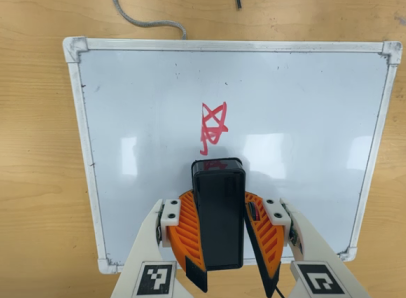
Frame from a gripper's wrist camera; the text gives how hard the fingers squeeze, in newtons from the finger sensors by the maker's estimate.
{"total": 9.9, "left": 10.2, "right": 9.5}